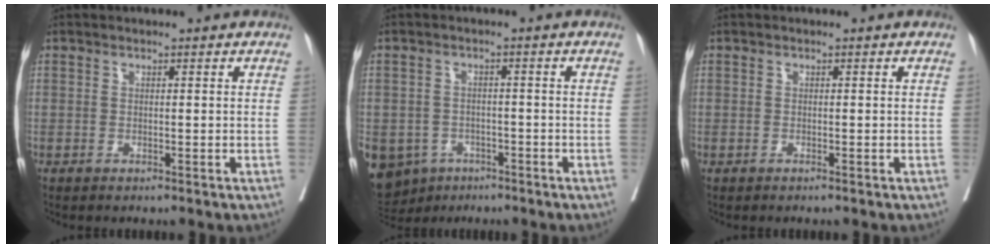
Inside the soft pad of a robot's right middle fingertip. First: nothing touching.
{"total": 11.4, "force": [-6.3, 8.9, 3.2], "torque": [-0.095, -0.004, -0.085]}
{"total": 0.0}